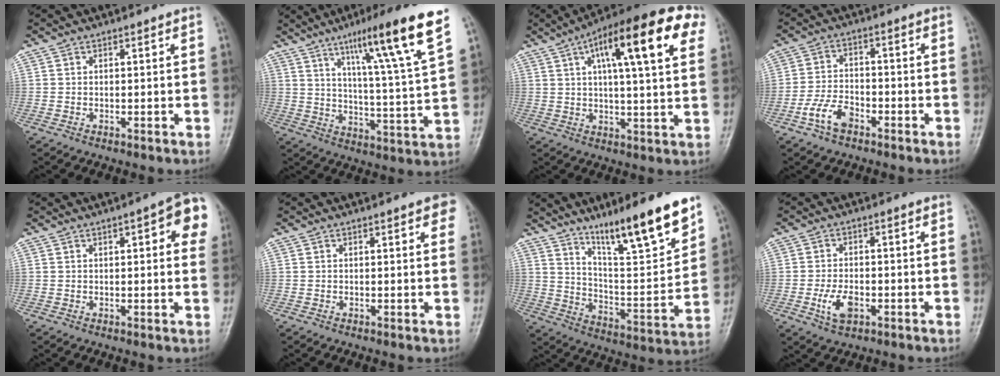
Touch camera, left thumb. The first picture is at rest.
{"total": 17.7, "force": [10.5, 1.0, 14.2], "torque": [-0.207, -0.046, 0.160]}
{"total": 19.5, "force": [7.8, 5.3, 17.1], "torque": [-0.236, 0.017, 0.108]}
{"total": 6.3, "force": [-3.7, 3.5, 3.8], "torque": [-0.072, 0.025, -0.072]}
{"total": 8.8, "force": [3.1, 2.8, 7.7], "torque": [-0.065, 0.004, 0.027]}
{"total": 4.0, "force": [2.0, 1.3, 3.1], "torque": [-0.022, -0.001, 0.018]}
{"total": 18.3, "force": [12.9, 2.5, 12.7], "torque": [-0.175, -0.079, 0.221]}
{"total": 5.4, "force": [-2.0, 3.1, 4.1], "torque": [-0.078, 0.008, -0.033]}